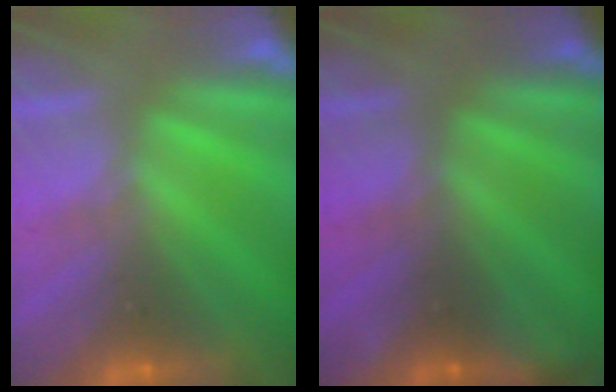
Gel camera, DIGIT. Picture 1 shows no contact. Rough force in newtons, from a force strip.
{"total": 2.4}